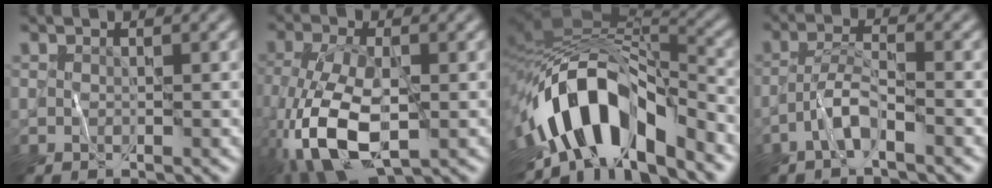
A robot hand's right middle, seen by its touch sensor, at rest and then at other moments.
{"total": 9.6, "force": [-3.3, 4.5, 7.7], "torque": [-0.184, -0.015, -0.064]}
{"total": 12.3, "force": [-5.2, 6.1, 9.4], "torque": [-0.160, 0.001, -0.091]}
{"total": 2.8, "force": [-1.7, 0.4, 2.1], "torque": [-0.046, 0.011, -0.041]}